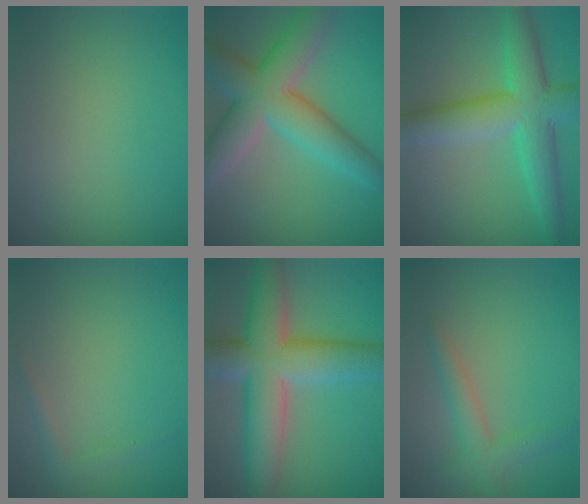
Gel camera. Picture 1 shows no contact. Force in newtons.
{"total": 8.7, "press": 8.7, "slide": 0.3}
{"total": 7.4, "press": 7.4, "slide": 0.2}
{"total": 1.1, "press": 1.1, "slide": 0.1}
{"total": 10.1, "press": 10.1, "slide": 0.5}
{"total": 2.7, "press": 2.7, "slide": 0.3}